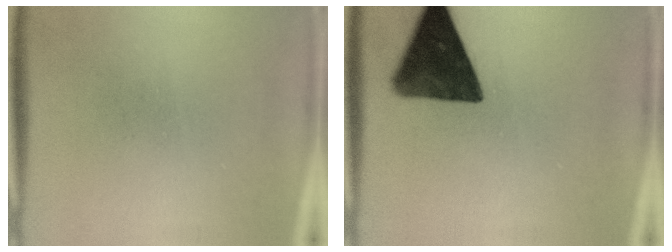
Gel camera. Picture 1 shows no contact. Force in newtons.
{"total": 13.7}